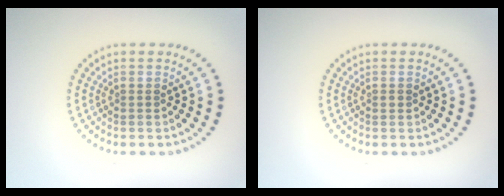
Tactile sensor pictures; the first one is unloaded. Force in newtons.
{"total": 0.6, "press": 0.6, "slide": 0.1}